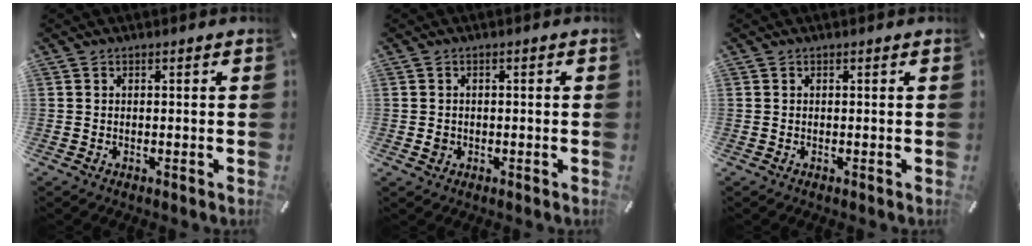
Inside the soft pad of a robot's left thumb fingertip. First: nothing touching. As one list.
[{"total": 1.7, "force": [-0.4, 1.5, 0.7], "torque": [-0.013, 0.004, -0.009]}, {"total": 0.0}]